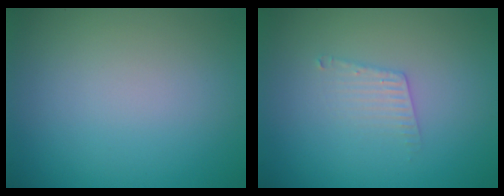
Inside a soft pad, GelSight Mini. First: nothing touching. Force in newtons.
{"total": 1.7, "press": 1.7, "slide": 0.0}